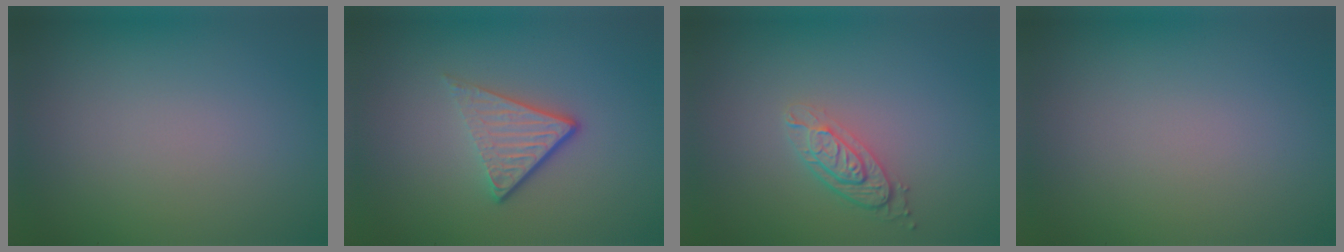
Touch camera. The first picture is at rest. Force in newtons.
{"total": 3.7, "press": 2.5, "slide": 2.7}
{"total": 2.9, "press": 2.2, "slide": 1.9}
{"total": 0.0}